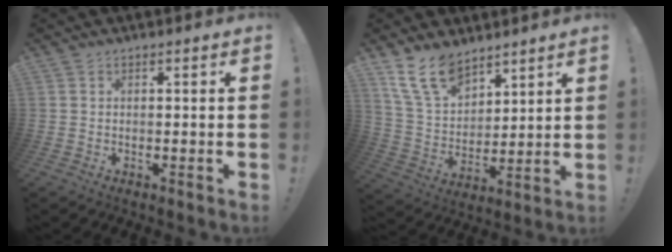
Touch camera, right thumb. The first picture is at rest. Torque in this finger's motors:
{"motor_torque": [0.54, 0.69, 0.20, 0.17, 0.07]}